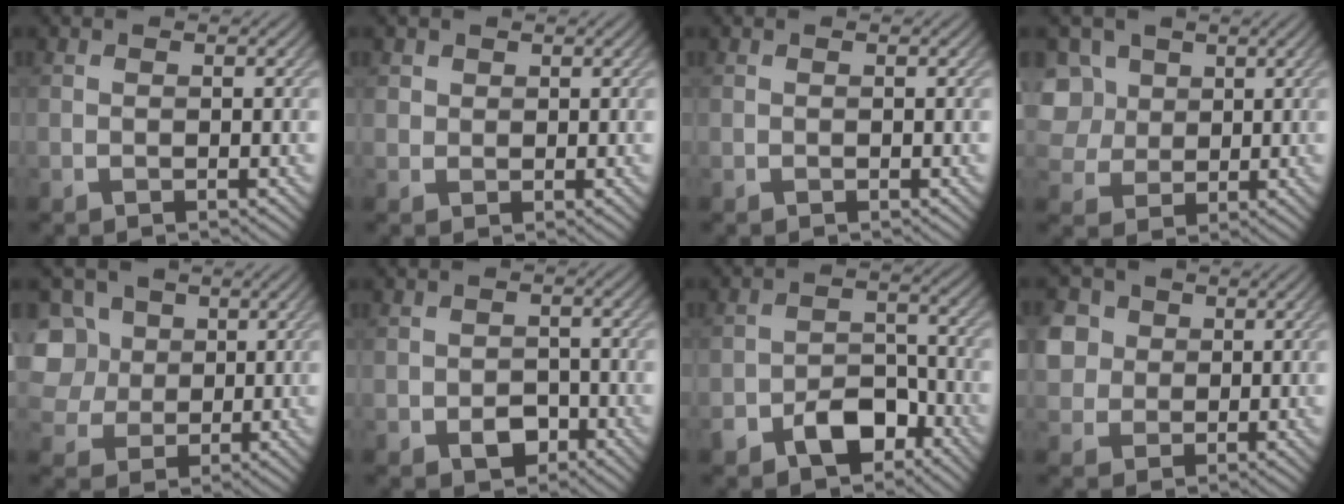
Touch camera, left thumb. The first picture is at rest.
{"total": 1.5, "force": [0.9, 1.2, 0.3], "torque": [-0.008, -0.002, 0.016]}
{"total": 0.0}
{"total": 7.3, "force": [2.3, 6.2, 3.3], "torque": [-0.122, 0.019, 0.040]}
{"total": 9.5, "force": [3.2, 7.8, 4.4], "torque": [-0.142, 0.019, 0.051]}
{"total": 3.0, "force": [-1.4, 2.2, 1.5], "torque": [-0.026, -0.008, -0.024]}
{"total": 7.2, "force": [-4.5, 4.3, 3.7], "torque": [-0.062, -0.008, -0.088]}
{"total": 5.1, "force": [1.4, 4.5, 1.8], "torque": [-0.078, 0.009, 0.017]}